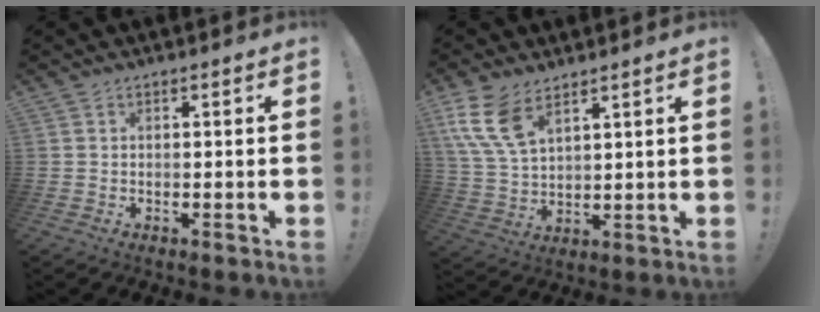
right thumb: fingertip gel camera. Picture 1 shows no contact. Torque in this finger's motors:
{"motor_torque": [1.18, 1.27, 0.55, 0.11, 0.22]}